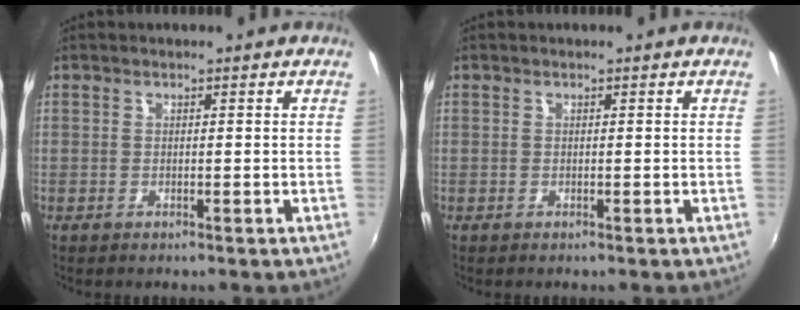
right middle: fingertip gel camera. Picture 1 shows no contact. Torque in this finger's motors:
{"motor_torque": [0.00, 0.00, 0.00, 0.00]}